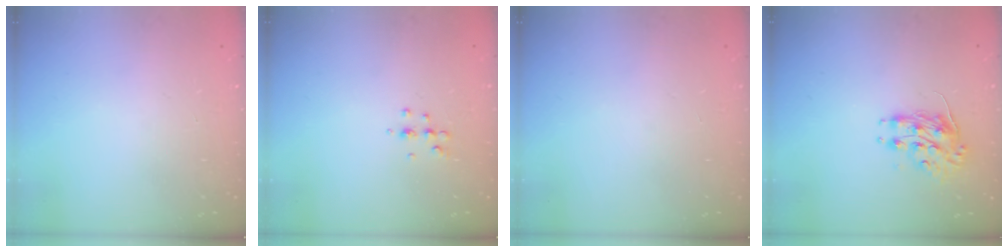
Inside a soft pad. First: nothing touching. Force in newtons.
{"total": 4.5, "press": 4.3, "slide": 1.2}
{"total": 0.0}
{"total": 8.2, "press": 8.1, "slide": 0.3}